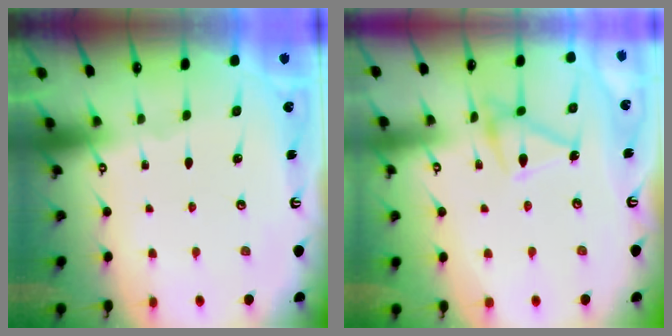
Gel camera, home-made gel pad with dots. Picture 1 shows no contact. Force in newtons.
{"total": 12.6, "press": 12.6, "slide": 0.4}